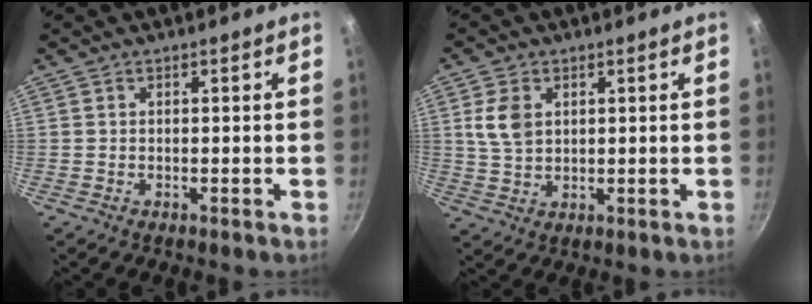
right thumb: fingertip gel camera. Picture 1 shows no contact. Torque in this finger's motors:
{"motor_torque": [-0.06, 0.08, 0.67, 0.17, 0.16]}